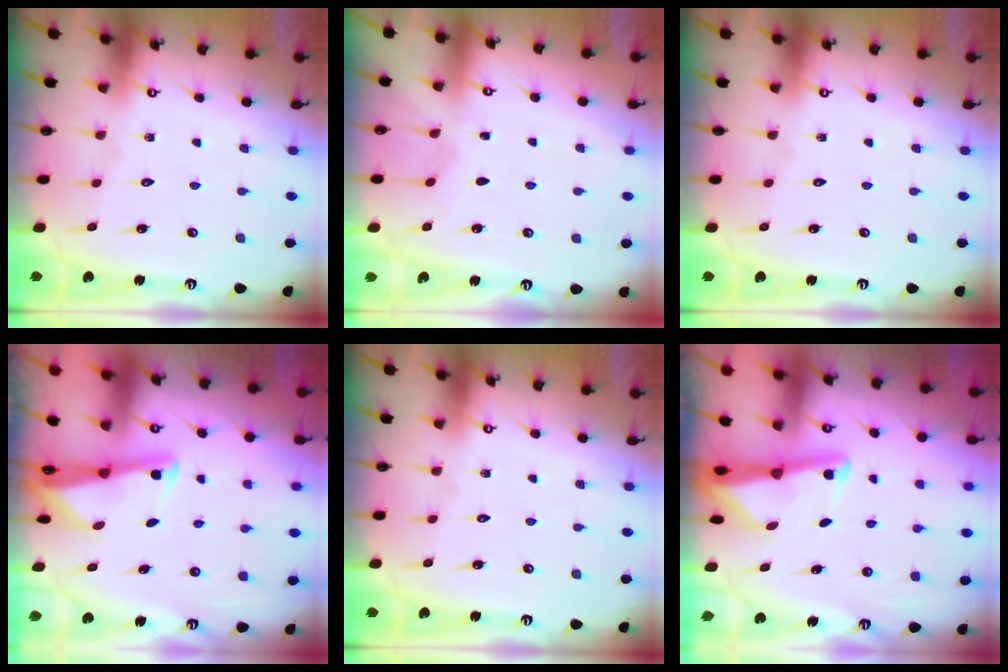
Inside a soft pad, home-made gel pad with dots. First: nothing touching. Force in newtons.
{"total": 3.4, "press": 3.4, "slide": 0.5}
{"total": 0.0}
{"total": 2.5, "press": 2.5, "slide": 0.3}
{"total": 0.0}
{"total": 3.0, "press": 3.0, "slide": 0.3}